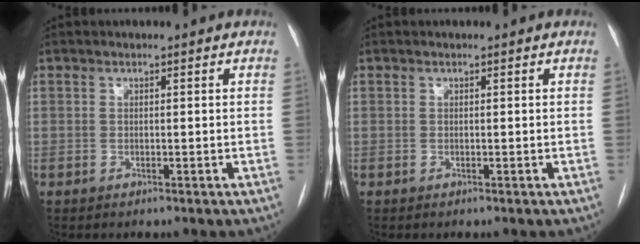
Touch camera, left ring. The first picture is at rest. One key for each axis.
{"total": 0.0}